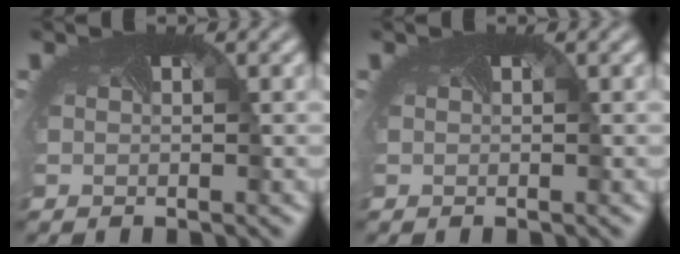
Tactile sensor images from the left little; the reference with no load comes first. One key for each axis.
{"total": 0.0}